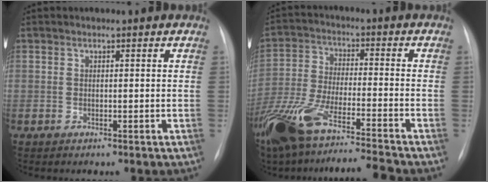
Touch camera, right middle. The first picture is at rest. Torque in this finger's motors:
{"motor_torque": [1.15, -0.99, 0.49, 0.21]}